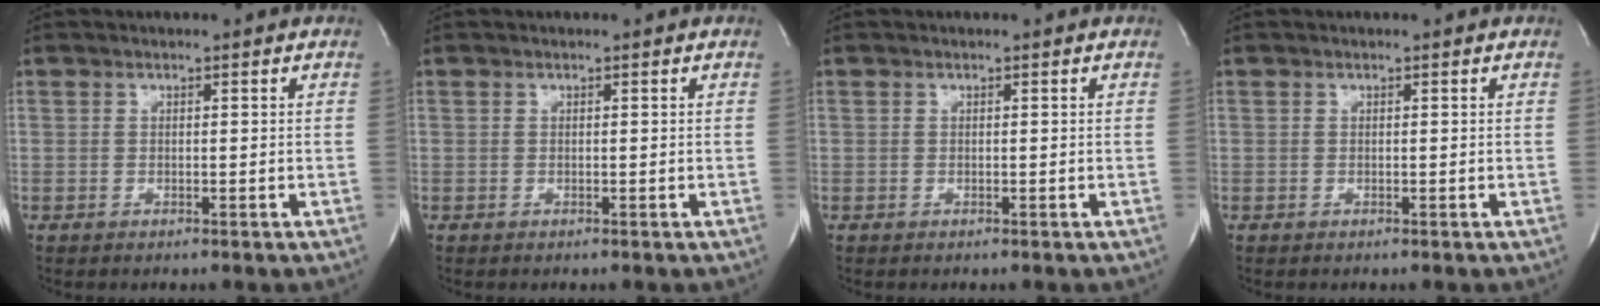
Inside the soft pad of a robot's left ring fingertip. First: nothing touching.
{"total": 0.0}
{"total": 0.0}
{"total": 0.0}